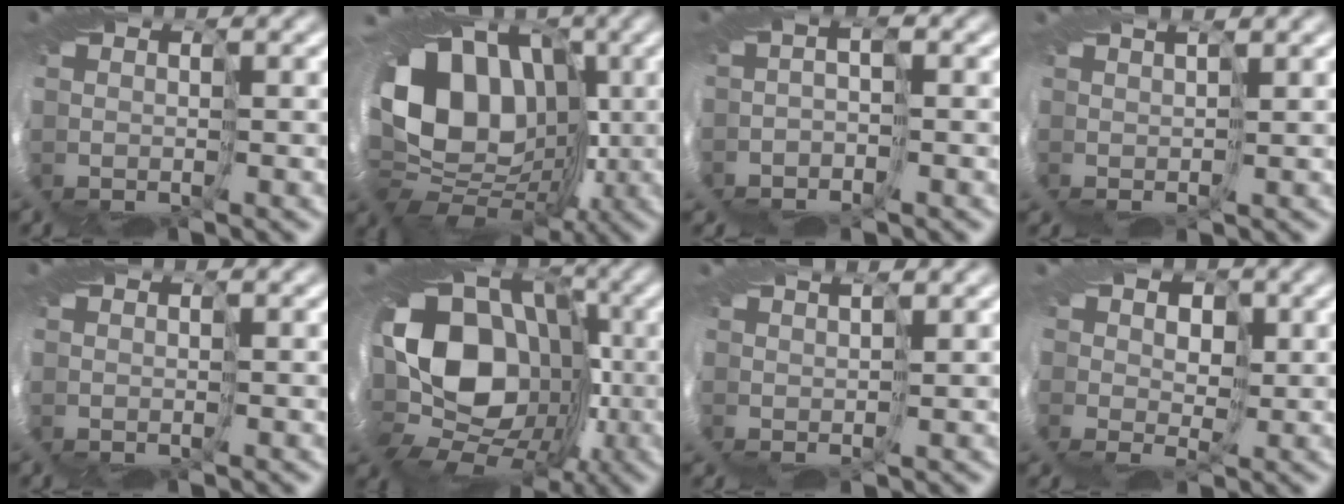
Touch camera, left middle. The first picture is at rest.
{"total": 10.0, "force": [1.5, 8.0, 5.8], "torque": [-0.074, 0.019, -0.009]}
{"total": 1.8, "force": [-1.2, -1.3, 0.0], "torque": [0.015, 0.003, -0.032]}
{"total": 3.0, "force": [1.9, -2.1, -1.0], "torque": [0.024, 0.024, 0.004]}
{"total": 0.0}
{"total": 16.1, "force": [-0.7, 13.2, 9.2], "torque": [-0.116, -0.013, -0.067]}
{"total": 2.9, "force": [2.0, -1.9, -0.8], "torque": [0.017, 0.023, 0.007]}
{"total": 2.3, "force": [1.4, 1.4, 1.1], "torque": [0.004, 0.015, -0.007]}